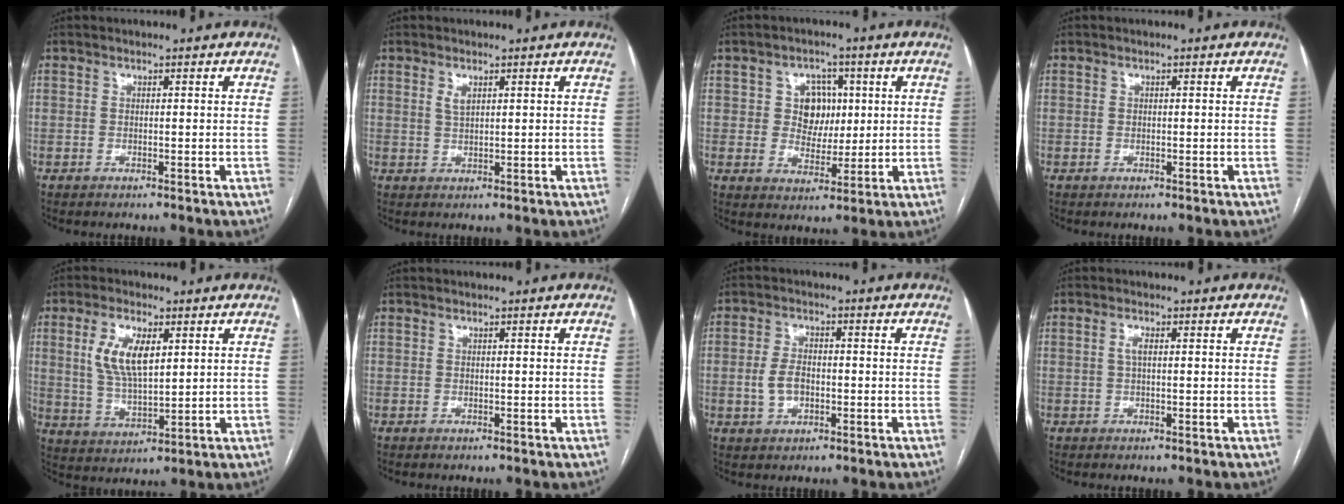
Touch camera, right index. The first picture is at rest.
{"total": 1.9, "force": [1.0, 0.7, 1.4], "torque": [-0.029, 0.000, 0.023]}
{"total": 6.0, "force": [1.5, 5.0, 2.9], "torque": [-0.040, 0.013, 0.032]}
{"total": 0.0}
{"total": 8.7, "force": [2.8, 3.4, 7.5], "torque": [-0.156, 0.006, 0.061]}
{"total": 0.0}
{"total": 4.3, "force": [-0.7, 2.8, 3.2], "torque": [-0.068, 0.008, -0.011]}
{"total": 1.5, "force": [0.3, 0.5, 1.4], "torque": [-0.030, 0.002, 0.005]}